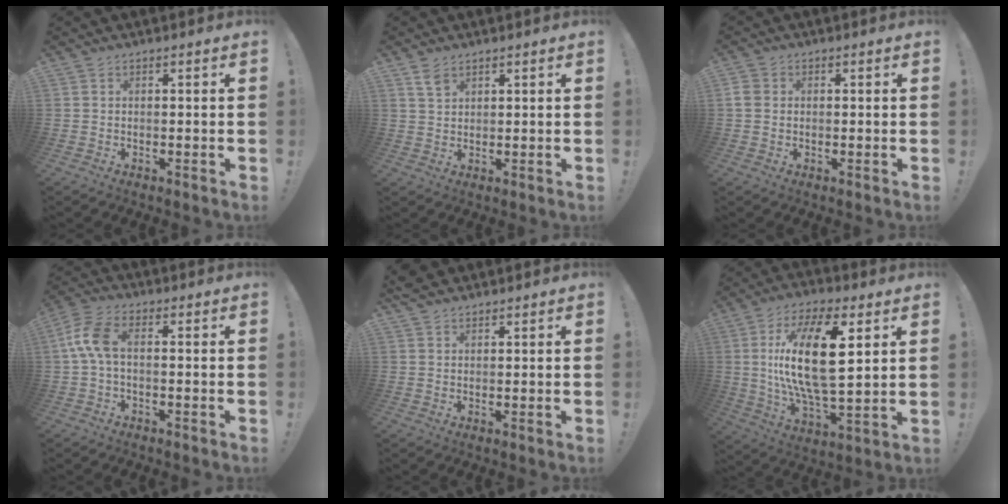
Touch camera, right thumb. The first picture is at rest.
{"total": 3.7, "force": [2.4, 2.3, 1.5], "torque": [-0.019, -0.013, 0.045]}
{"total": 3.3, "force": [0.1, 2.9, 1.5], "torque": [-0.033, 0.006, 0.002]}
{"total": 8.0, "force": [0.6, 3.8, 7.1], "torque": [-0.153, 0.009, 0.017]}
{"total": 2.3, "force": [2.0, 1.0, 0.5], "torque": [-0.011, -0.010, 0.039]}
{"total": 21.1, "force": [4.3, 8.3, 18.9], "torque": [-0.367, -0.010, 0.062]}